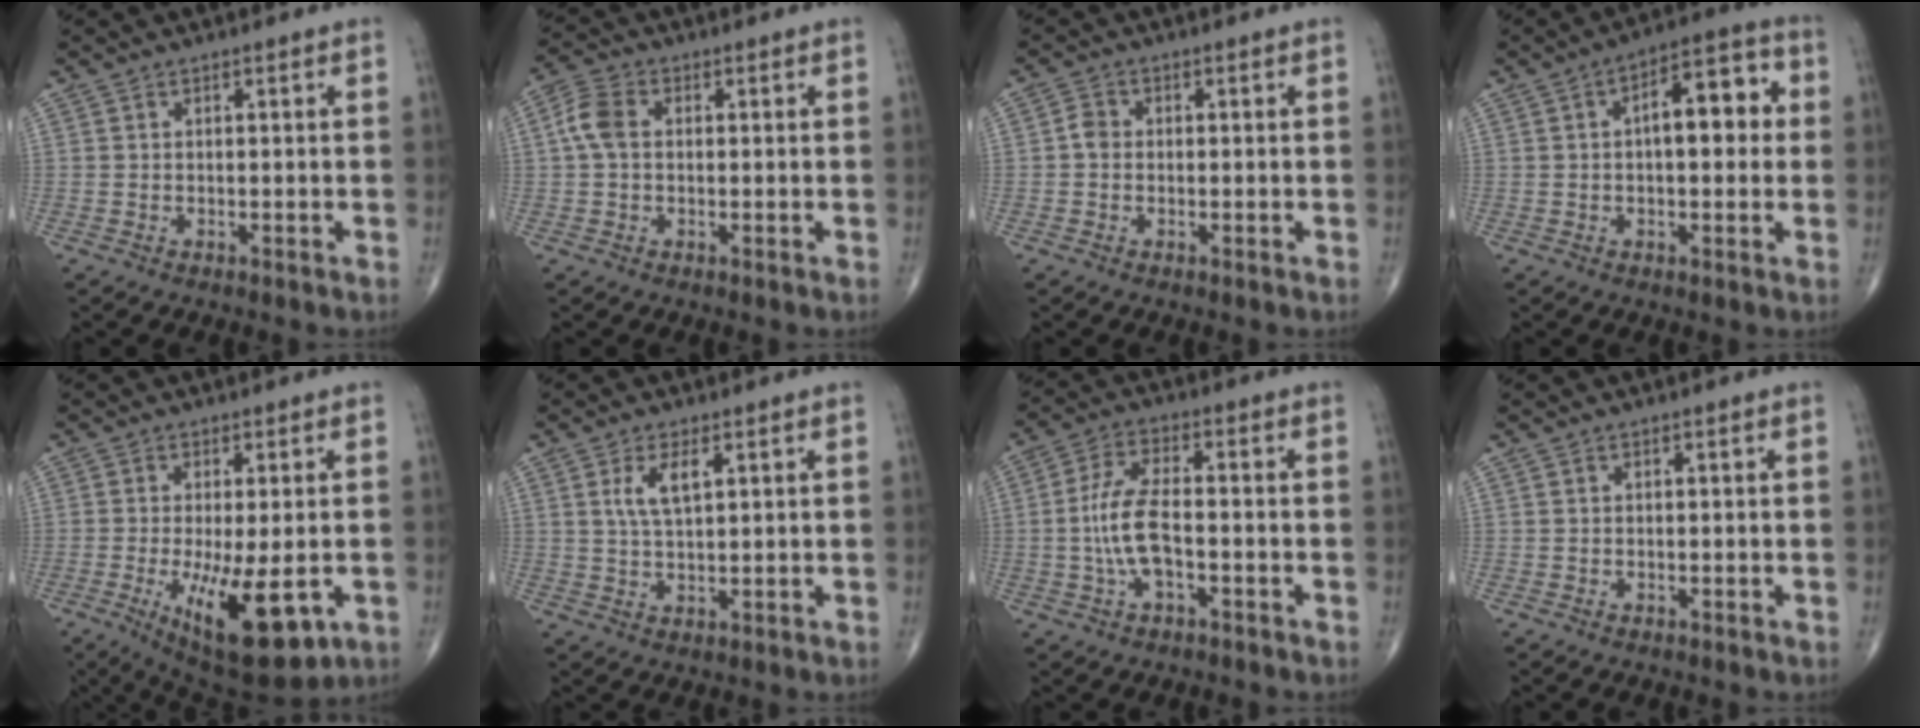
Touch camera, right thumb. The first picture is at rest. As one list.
[{"total": 5.4, "force": [0.5, 3.7, 3.9], "torque": [-0.088, 0.017, 0.004]}, {"total": 2.2, "force": [-0.2, 1.8, 1.2], "torque": [-0.015, 0.006, -0.010]}, {"total": 11.5, "force": [1.5, 5.2, 10.2], "torque": [-0.121, 0.026, 0.015]}, {"total": 14.3, "force": [-4.1, 4.9, 12.9], "torque": [-0.207, -0.024, -0.048]}, {"total": 5.1, "force": [1.8, 2.0, 4.3], "torque": [-0.082, -0.005, 0.038]}, {"total": 8.6, "force": [-1.6, 3.5, 7.7], "torque": [-0.167, 0.023, -0.034]}, {"total": 0.0}]